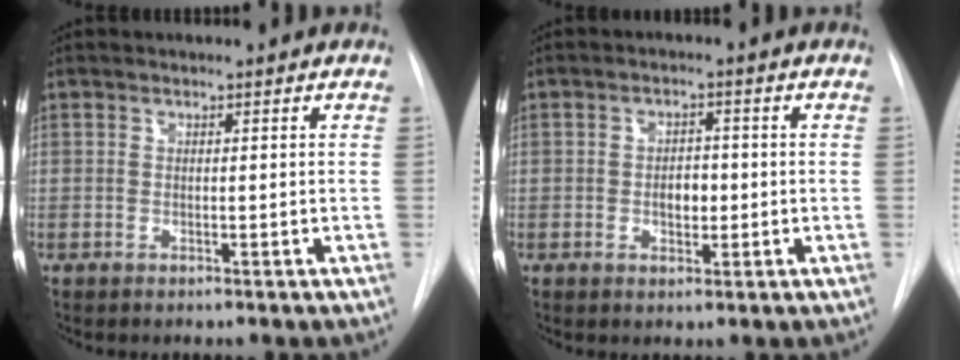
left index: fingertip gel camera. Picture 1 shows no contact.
{"total": 3.1, "force": [-1.3, 1.7, 2.2], "torque": [-0.031, -0.003, -0.016]}